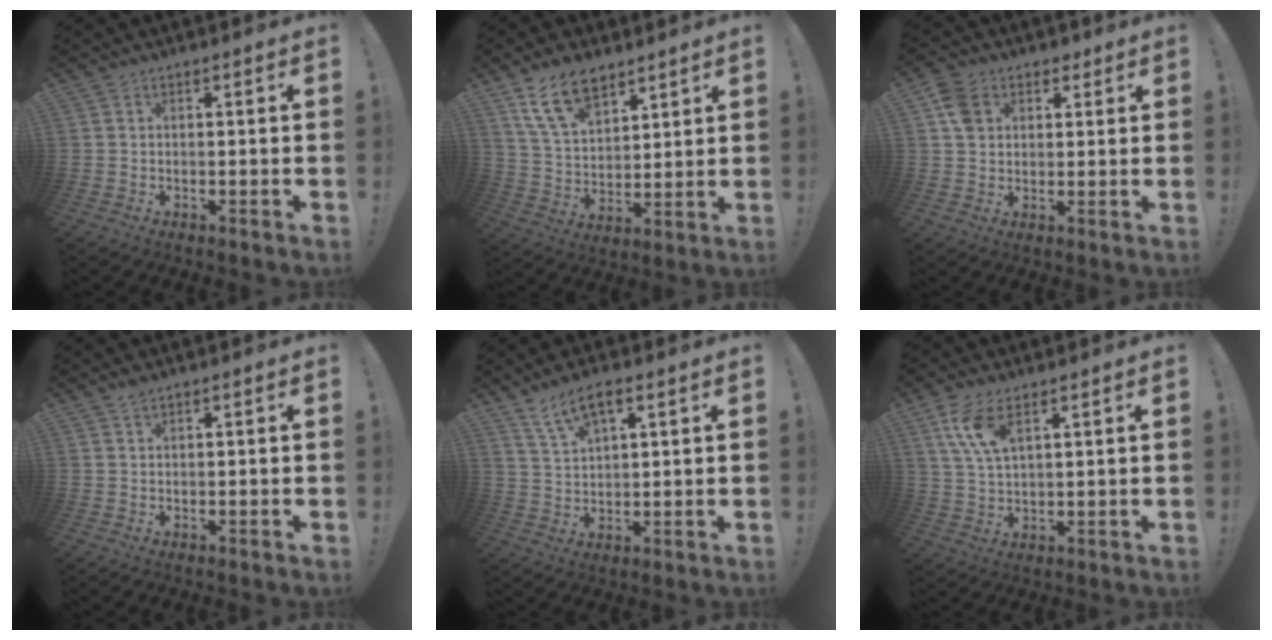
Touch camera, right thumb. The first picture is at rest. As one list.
[{"total": 13.1, "force": [8.7, 7.1, 6.7], "torque": [-0.121, -0.039, 0.167]}, {"total": 7.7, "force": [3.0, 6.3, 3.4], "torque": [-0.047, 0.000, 0.060]}, {"total": 1.5, "force": [1.3, 0.4, 0.3], "torque": [0.000, 0.000, 0.023]}, {"total": 7.1, "force": [4.5, 2.6, 4.9], "torque": [-0.095, -0.012, 0.082]}, {"total": 9.0, "force": [4.8, 3.7, 6.6], "torque": [-0.128, -0.015, 0.087]}]